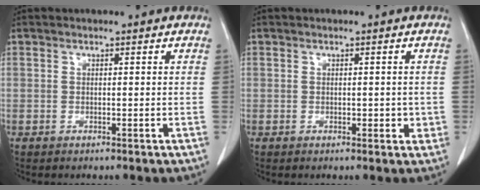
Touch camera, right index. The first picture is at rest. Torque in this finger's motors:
{"motor_torque": [-0.12, 0.18, -0.05, 0.01]}